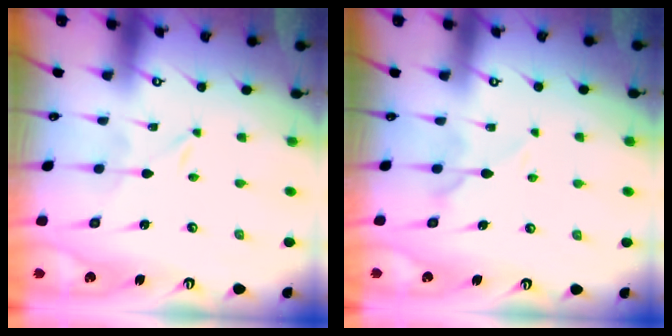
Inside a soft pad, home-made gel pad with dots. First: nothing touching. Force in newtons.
{"total": 6.2, "press": 6.2, "slide": 0.7}